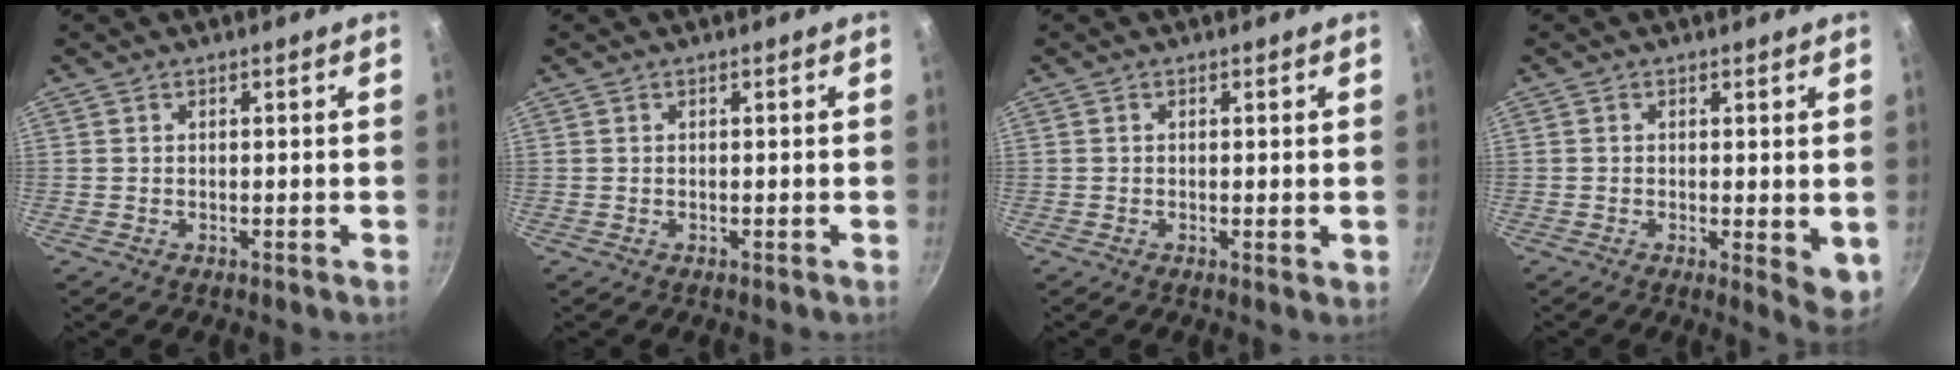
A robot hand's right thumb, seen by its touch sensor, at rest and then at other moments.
{"total": 0.0}
{"total": 1.4, "force": [-0.1, 0.4, 1.4], "torque": [-0.021, -0.003, -0.003]}
{"total": 6.1, "force": [-0.4, 2.2, 5.6], "torque": [-0.067, -0.013, -0.004]}